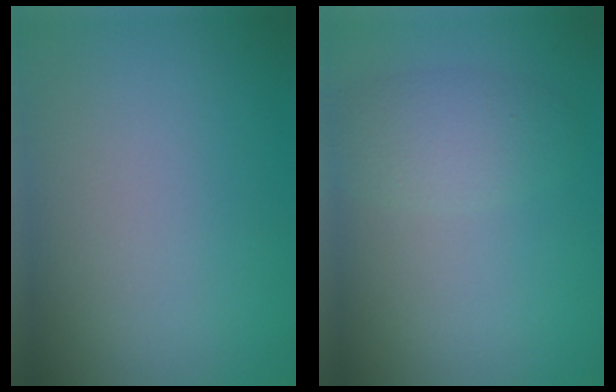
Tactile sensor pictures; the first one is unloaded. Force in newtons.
{"total": 2.7, "press": 2.7, "slide": 0.1}